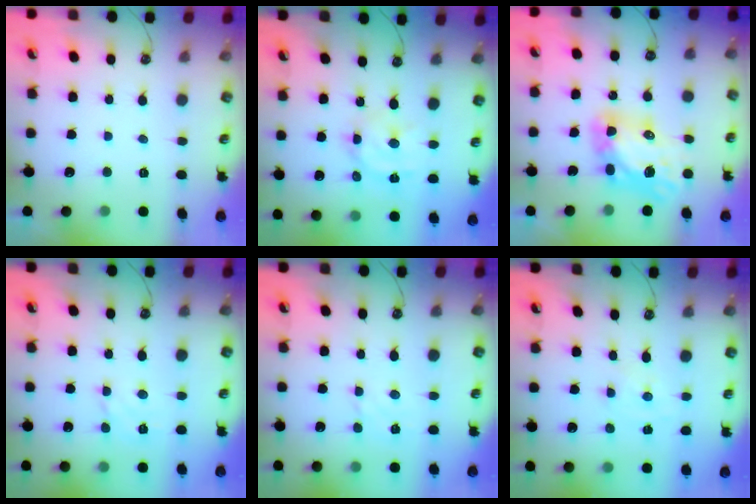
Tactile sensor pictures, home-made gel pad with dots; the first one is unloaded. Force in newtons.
{"total": 11.2, "press": 11.2, "slide": 0.8}
{"total": 10.1, "press": 10.1, "slide": 1.1}
{"total": 3.0, "press": 3.0, "slide": 0.3}
{"total": 2.5, "press": 2.4, "slide": 0.5}
{"total": 0.0}